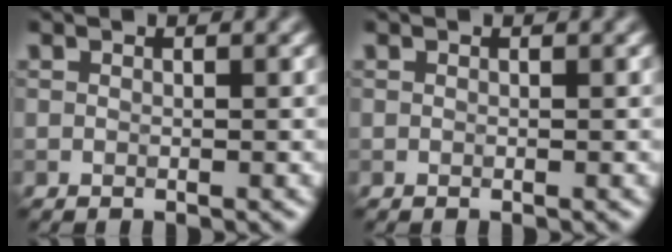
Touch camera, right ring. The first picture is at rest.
{"total": 0.0}